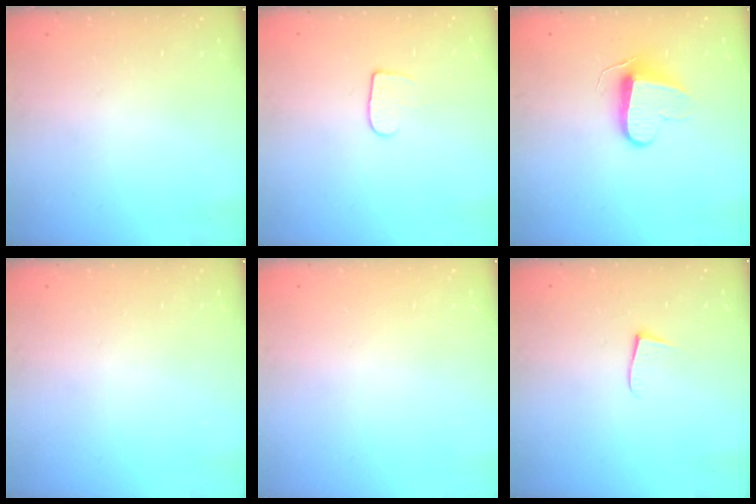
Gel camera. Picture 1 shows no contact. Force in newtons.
{"total": 5.8, "press": 5.8, "slide": 0.6}
{"total": 9.5, "press": 9.5, "slide": 0.2}
{"total": 0.0}
{"total": 0.0}
{"total": 4.7, "press": 4.6, "slide": 0.5}